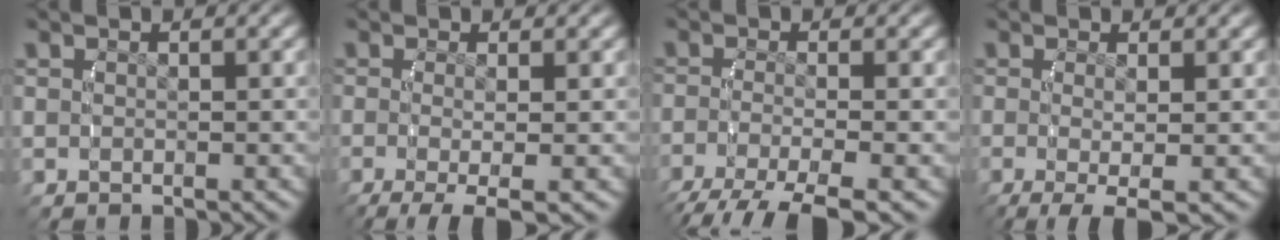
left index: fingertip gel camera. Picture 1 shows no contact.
{"total": 5.6, "force": [-3.4, 1.8, 4.1], "torque": [-0.076, -0.028, -0.034]}
{"total": 5.8, "force": [-3.7, 2.2, 4.0], "torque": [-0.080, -0.028, -0.038]}
{"total": 5.2, "force": [-2.8, 1.7, 4.0], "torque": [-0.077, -0.028, -0.025]}